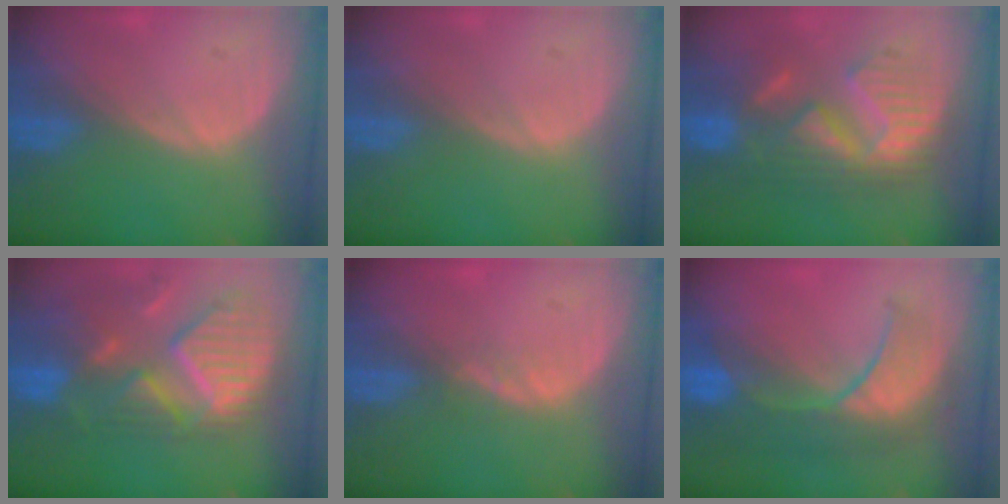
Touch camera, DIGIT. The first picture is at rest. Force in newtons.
{"total": 0.0}
{"total": 10.1, "press": 10.0, "slide": 0.6}
{"total": 12.1, "press": 10.5, "slide": 6.0}
{"total": 1.5, "press": 1.2, "slide": 0.8}
{"total": 9.5, "press": 9.1, "slide": 2.7}